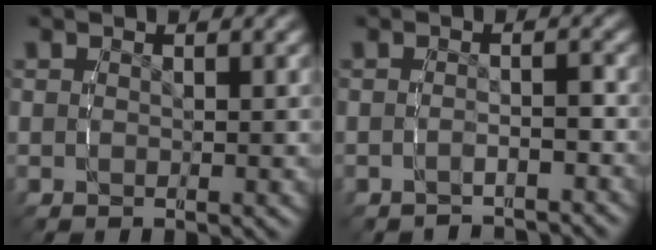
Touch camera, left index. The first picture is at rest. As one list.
[{"total": 2.9, "force": [-2.8, 0.8, 0.1], "torque": [-0.013, -0.003, -0.045]}]